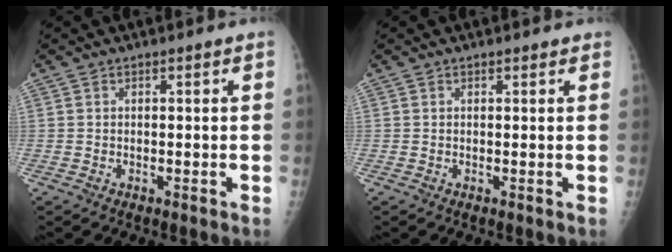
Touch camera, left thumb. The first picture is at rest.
{"total": 0.7, "force": [0.6, 0.4, 0.2], "torque": [-0.002, -0.004, 0.006]}